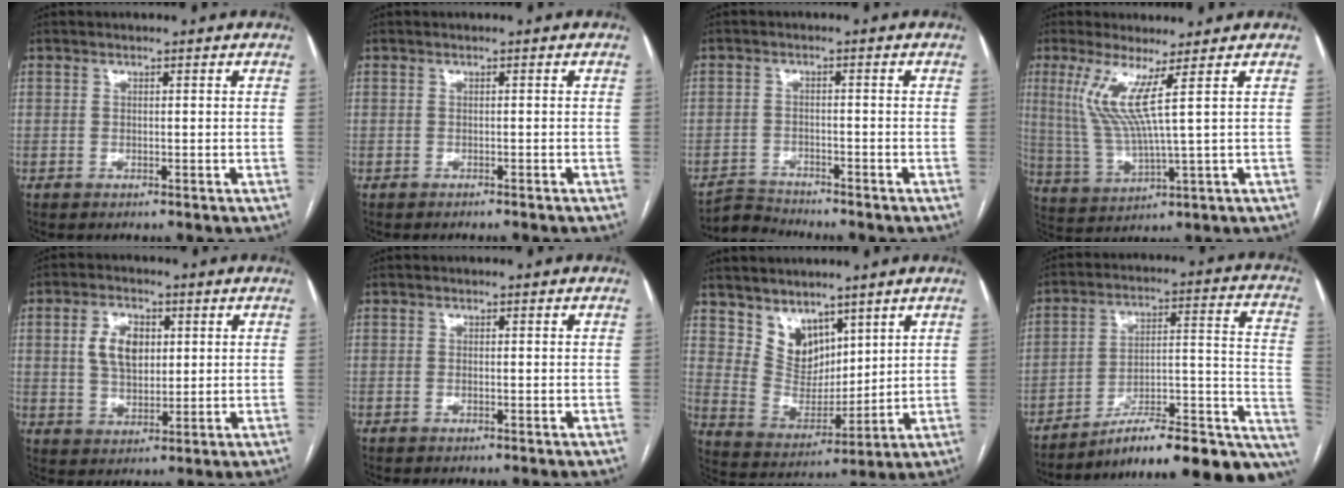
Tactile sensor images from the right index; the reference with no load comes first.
{"total": 1.7, "force": [-1.6, -0.1, 0.7], "torque": [-0.011, 0.000, -0.019]}
{"total": 3.5, "force": [-3.3, -0.1, -1.1], "torque": [0.017, -0.013, -0.059]}
{"total": 8.0, "force": [3.1, -1.0, 7.3], "torque": [-0.161, -0.008, 0.071]}
{"total": 7.3, "force": [1.8, 4.5, 5.5], "torque": [-0.108, 0.011, 0.039]}
{"total": 0.6, "force": [-0.2, 0.2, 0.5], "torque": [-0.013, -0.002, -0.002]}
{"total": 8.1, "force": [5.7, 5.0, 2.8], "torque": [-0.057, 0.006, 0.123]}
{"total": 24.5, "force": [-18.5, 5.2, 15.3], "torque": [-0.112, 0.041, -0.255]}